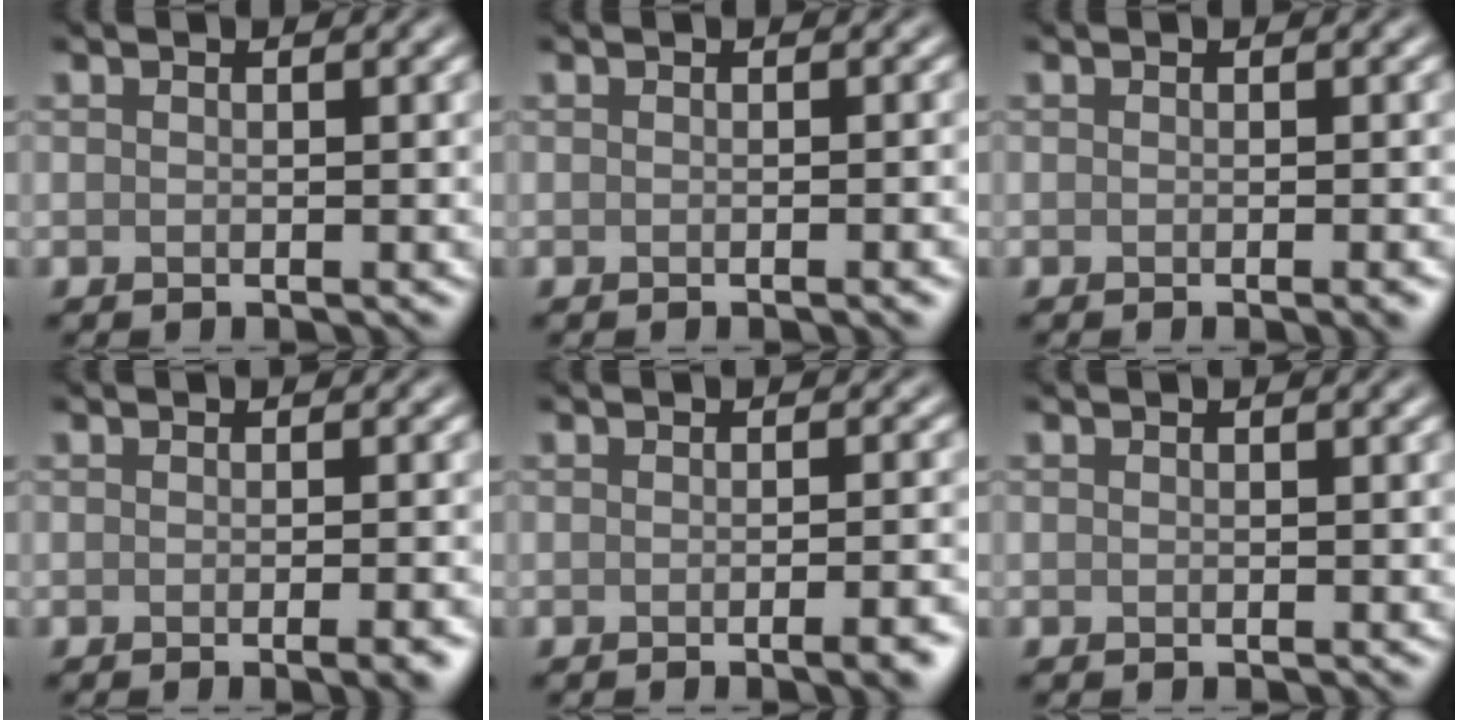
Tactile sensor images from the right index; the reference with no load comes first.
{"total": 1.6, "force": [-0.5, 0.4, 1.5], "torque": [-0.010, 0.001, -0.008]}
{"total": 1.6, "force": [-0.5, 0.4, 1.5], "torque": [-0.009, 0.000, -0.007]}
{"total": 3.0, "force": [-1.0, 0.9, 2.6], "torque": [-0.016, 0.000, -0.013]}
{"total": 3.5, "force": [-1.4, 1.1, 3.0], "torque": [-0.019, 0.004, -0.019]}
{"total": 0.0}